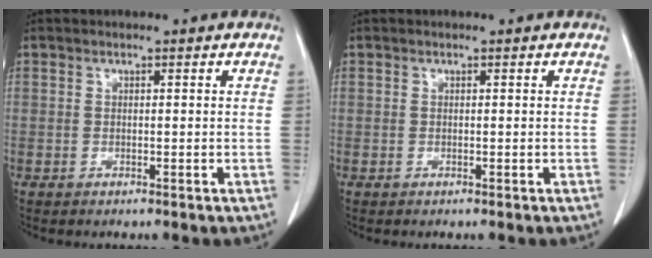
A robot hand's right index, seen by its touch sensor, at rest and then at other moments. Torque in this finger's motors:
{"motor_torque": [-0.02, 0.02, 0.00, 0.00]}